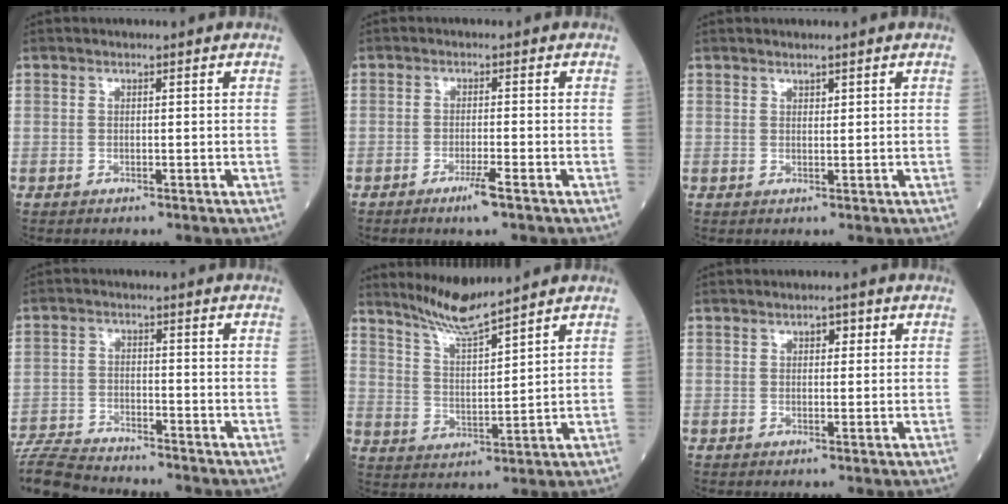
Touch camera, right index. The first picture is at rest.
{"total": 3.3, "force": [-2.1, -0.3, 2.5], "torque": [-0.051, -0.008, -0.039]}
{"total": 0.8, "force": [0.7, 0.3, 0.3], "torque": [-0.006, -0.001, 0.013]}
{"total": 11.8, "force": [-11.2, 1.2, 3.4], "torque": [-0.076, 0.000, -0.196]}
{"total": 7.1, "force": [6.5, -0.9, 2.7], "torque": [-0.059, -0.015, 0.131]}
{"total": 2.1, "force": [0.9, 1.1, 1.5], "torque": [-0.025, 0.007, 0.013]}